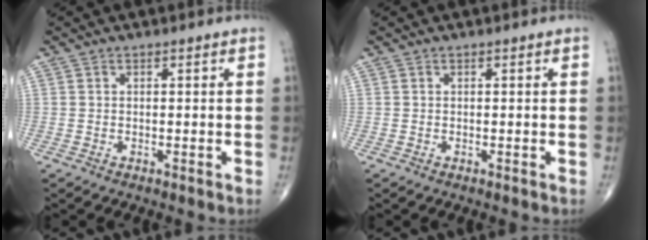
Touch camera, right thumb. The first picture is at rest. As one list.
[{"total": 0.0}]